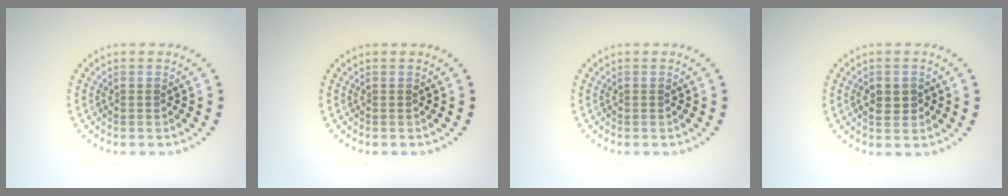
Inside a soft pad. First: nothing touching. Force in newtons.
{"total": 0.0}
{"total": 0.0}
{"total": 2.2, "press": 2.2, "slide": 0.1}